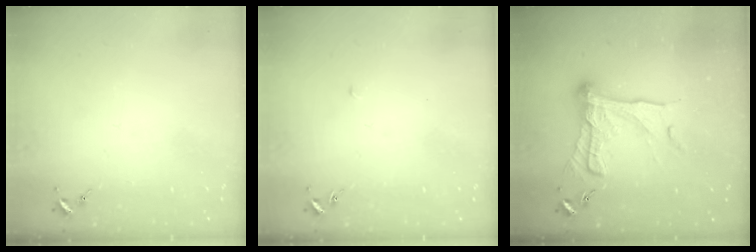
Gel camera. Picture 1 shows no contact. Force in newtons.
{"total": 2.1, "press": 2.1, "slide": 0.1}
{"total": 18.1, "press": 18.0, "slide": 1.3}